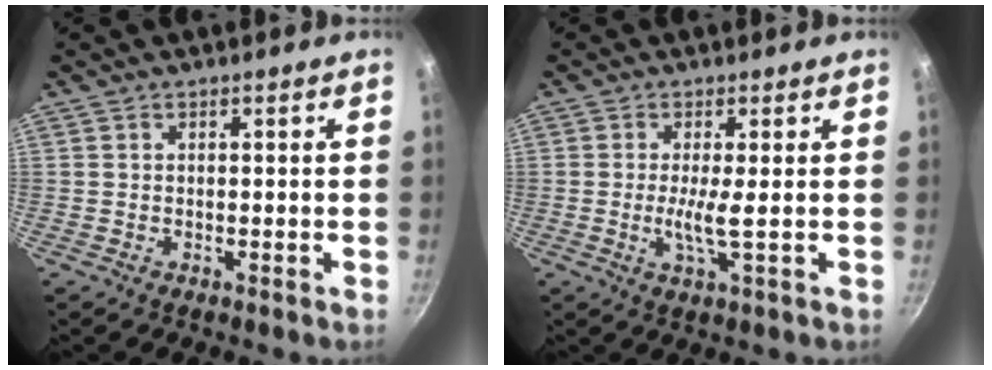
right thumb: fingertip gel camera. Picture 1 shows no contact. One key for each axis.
{"total": 3.9, "fx": -0.1, "fy": 0.1, "fz": 3.9, "tx": -0.085, "ty": -0.009, "tz": -0.004}